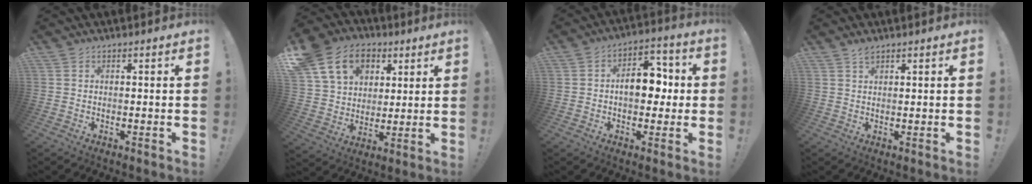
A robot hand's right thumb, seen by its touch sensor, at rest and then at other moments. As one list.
[{"total": 18.3, "force": [8.2, 13.7, 8.9], "torque": [-0.139, -0.022, 0.164]}, {"total": 11.8, "force": [0.0, 7.7, 8.9], "torque": [-0.113, 0.015, 0.001]}, {"total": 1.8, "force": [1.4, 0.5, 0.9], "torque": [-0.006, -0.007, 0.024]}]